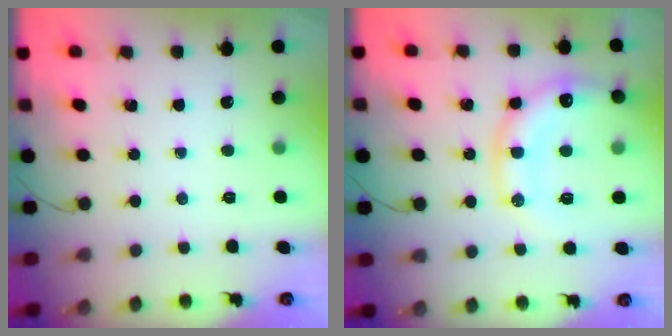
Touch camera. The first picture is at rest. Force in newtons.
{"total": 17.1, "press": 16.8, "slide": 2.9}